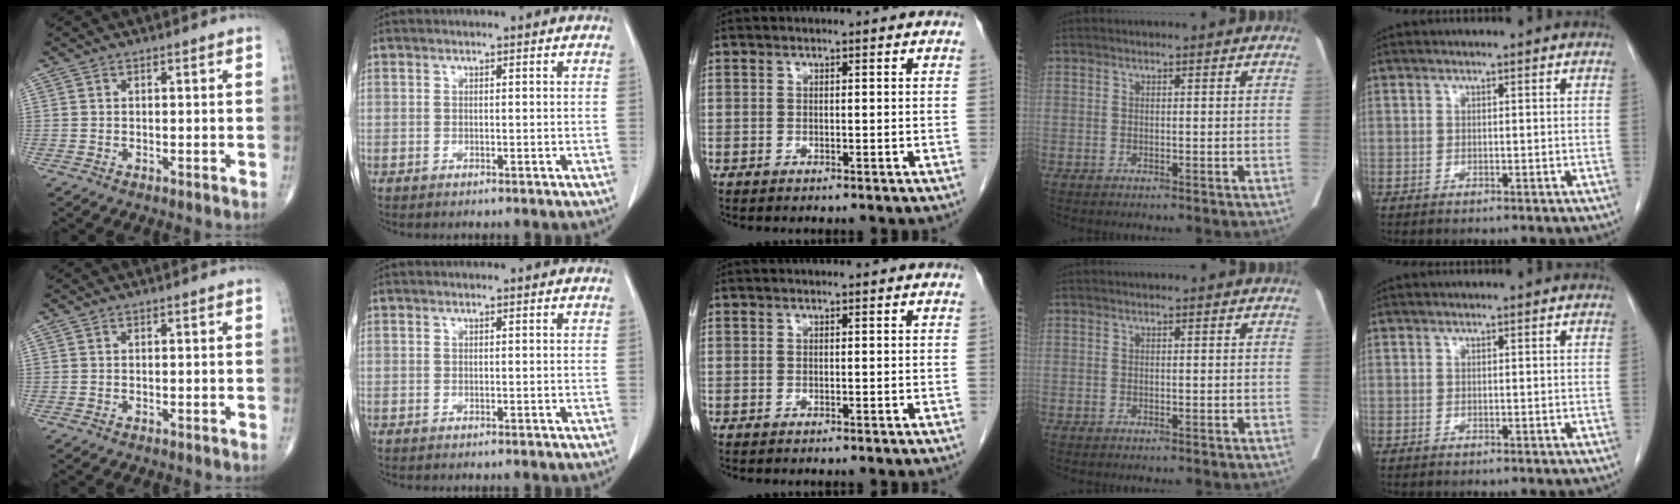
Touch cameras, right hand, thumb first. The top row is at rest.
{}